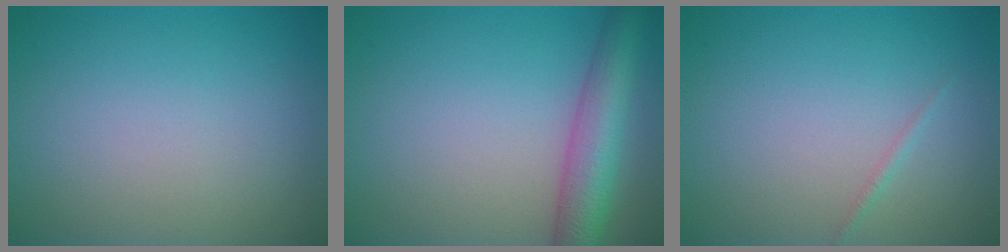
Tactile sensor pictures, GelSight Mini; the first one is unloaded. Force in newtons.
{"total": 5.7, "press": 5.7, "slide": 0.3}
{"total": 0.6, "press": 0.6, "slide": 0.0}